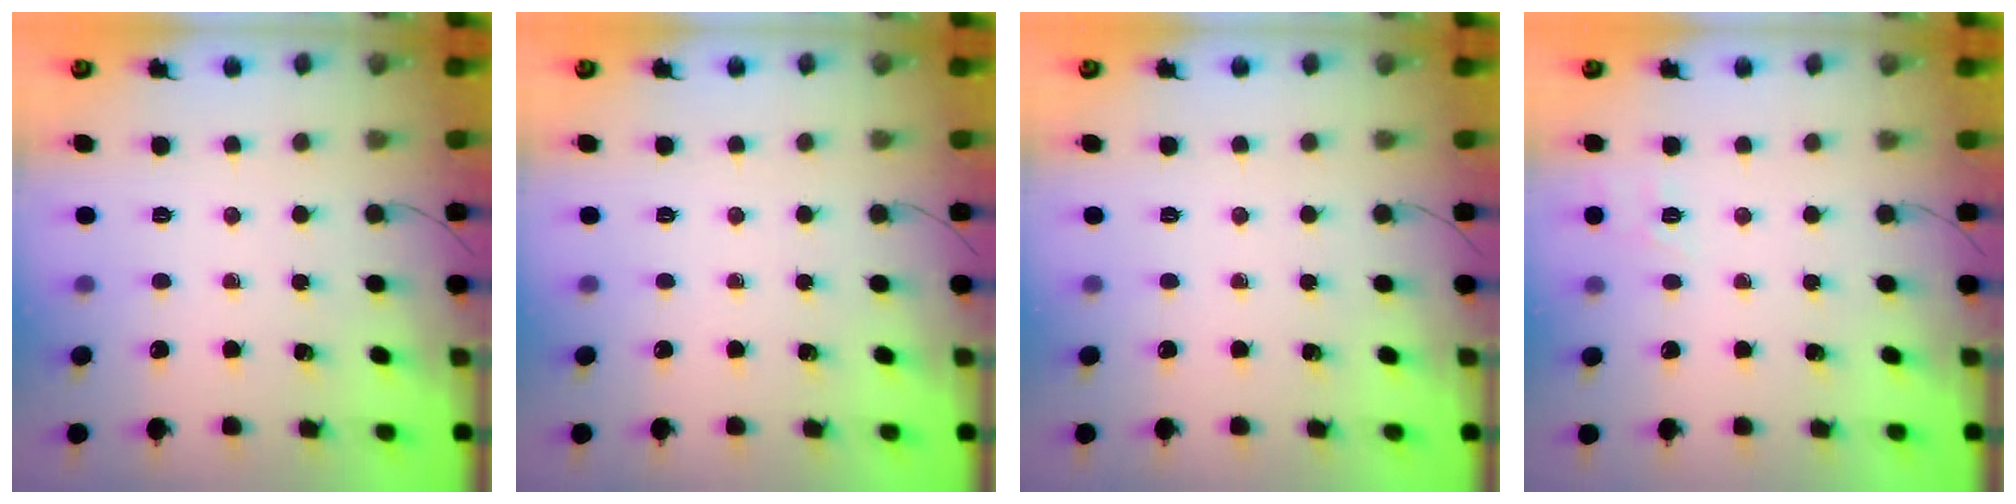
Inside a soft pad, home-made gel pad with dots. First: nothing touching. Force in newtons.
{"total": 0.0}
{"total": 0.0}
{"total": 7.3, "press": 7.1, "slide": 1.5}